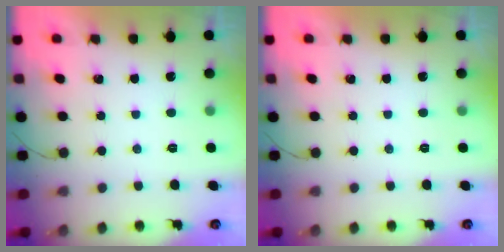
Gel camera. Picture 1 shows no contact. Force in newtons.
{"total": 0.0}